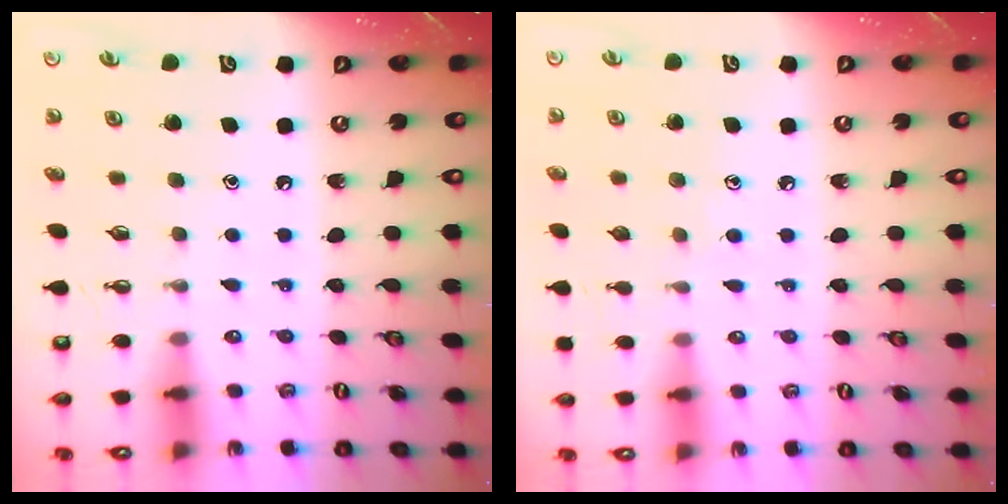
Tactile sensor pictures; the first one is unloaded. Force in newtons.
{"total": 5.0, "press": 4.9, "slide": 0.5}